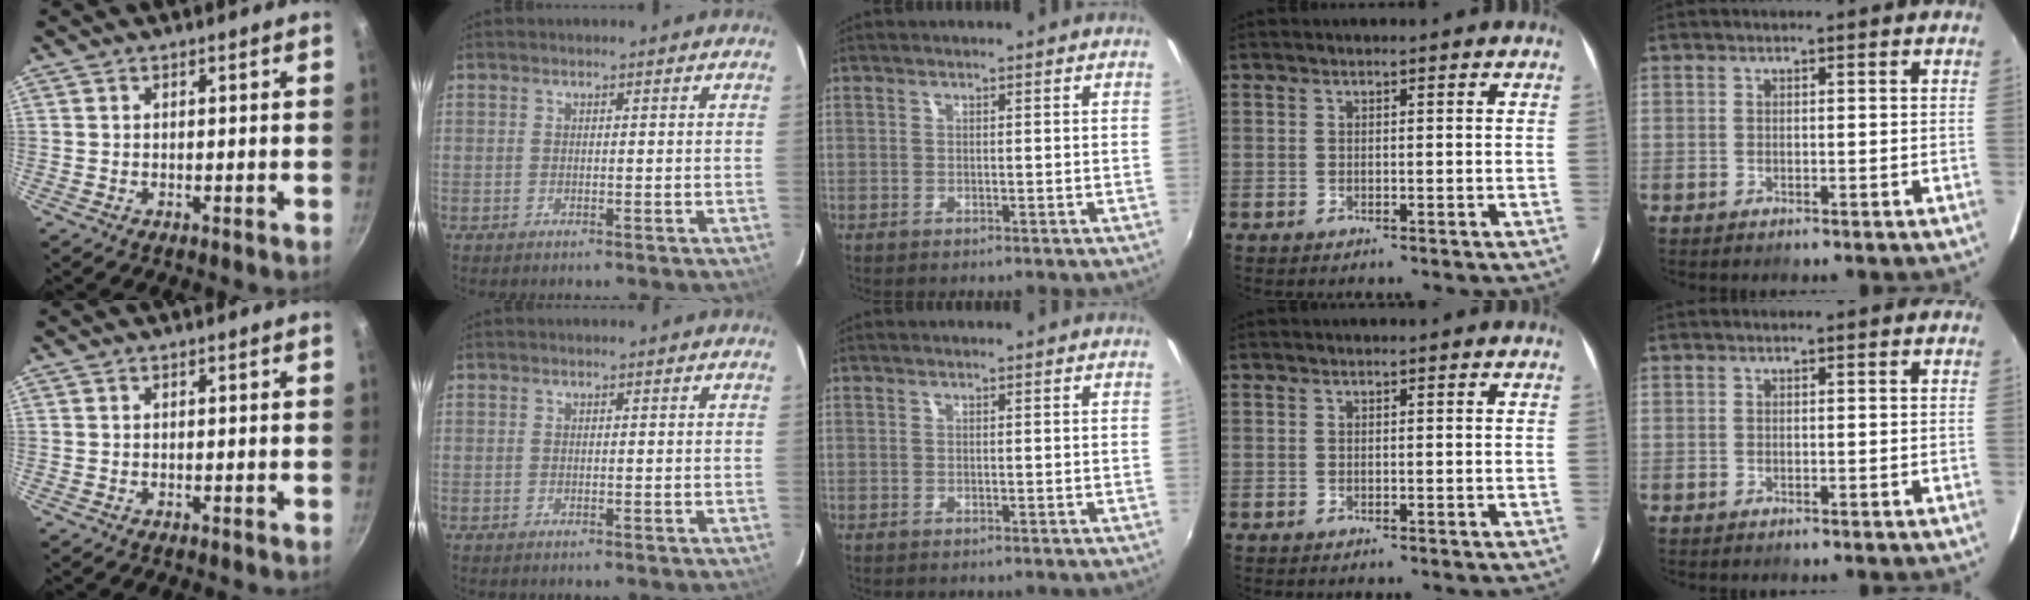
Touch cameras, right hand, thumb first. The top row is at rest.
{}